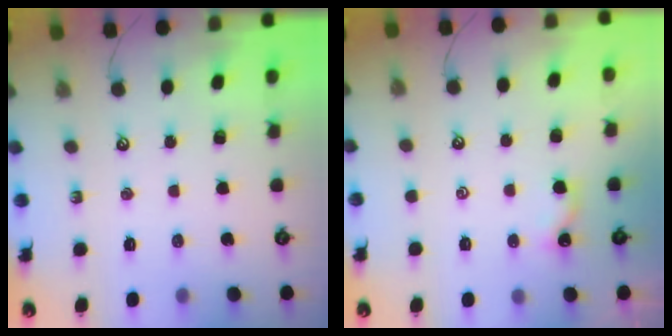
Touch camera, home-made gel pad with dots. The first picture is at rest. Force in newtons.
{"total": 1.4, "press": 1.4, "slide": 0.2}